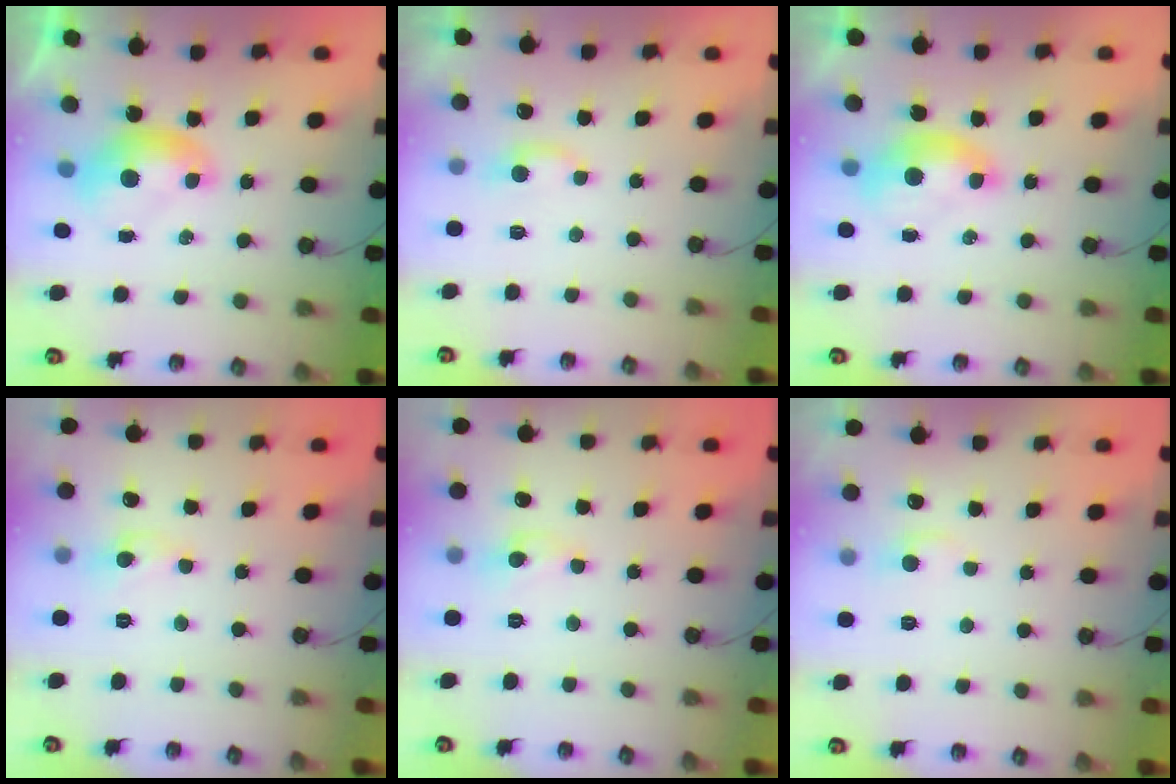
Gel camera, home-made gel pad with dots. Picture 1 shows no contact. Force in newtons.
{"total": 2.3, "press": 2.2, "slide": 0.5}
{"total": 1.5, "press": 1.3, "slide": 0.7}
{"total": 0.0}
{"total": 0.0}
{"total": 0.7, "press": 0.1, "slide": 0.7}